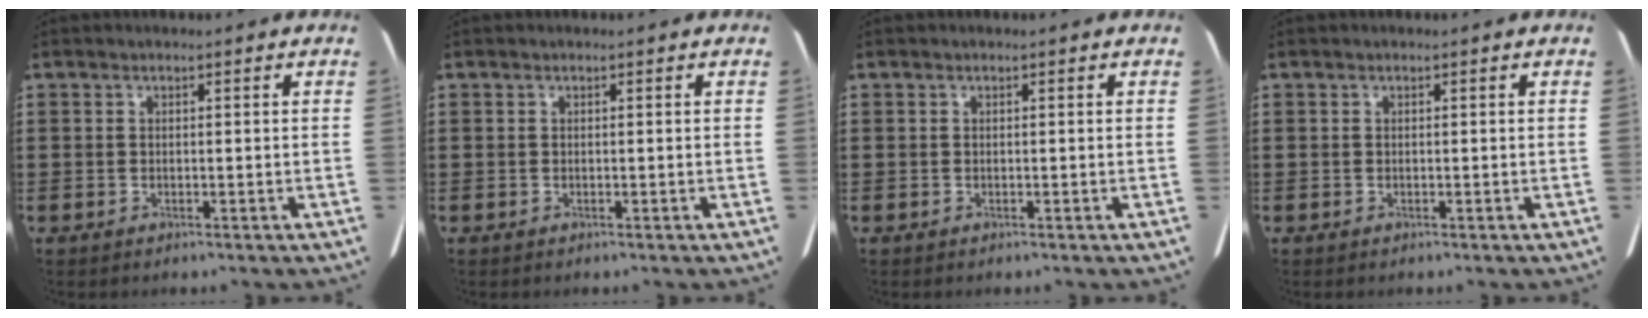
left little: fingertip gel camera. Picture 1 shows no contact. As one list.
[{"total": 0.0}, {"total": 0.0}, {"total": 0.0}]